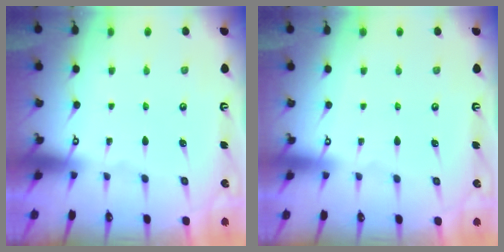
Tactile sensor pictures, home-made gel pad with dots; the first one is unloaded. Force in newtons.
{"total": 4.0, "press": 4.0, "slide": 0.1}